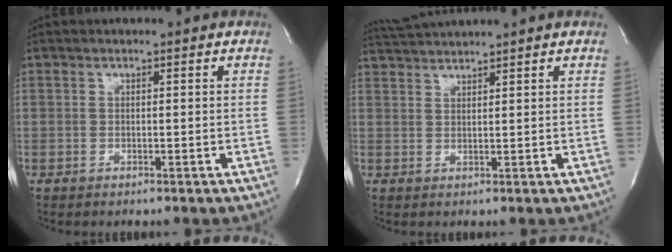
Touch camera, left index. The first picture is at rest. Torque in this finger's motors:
{"motor_torque": [1.72, -0.42, 0.39, 0.10]}